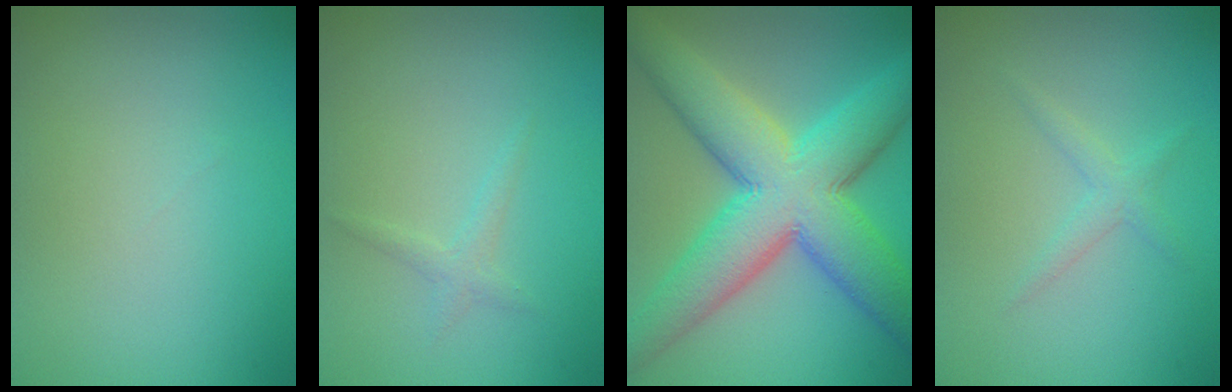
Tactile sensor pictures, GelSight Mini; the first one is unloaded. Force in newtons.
{"total": 1.0, "press": 1.0, "slide": 0.1}
{"total": 11.9, "press": 11.9, "slide": 0.3}
{"total": 1.3, "press": 1.3, "slide": 0.0}